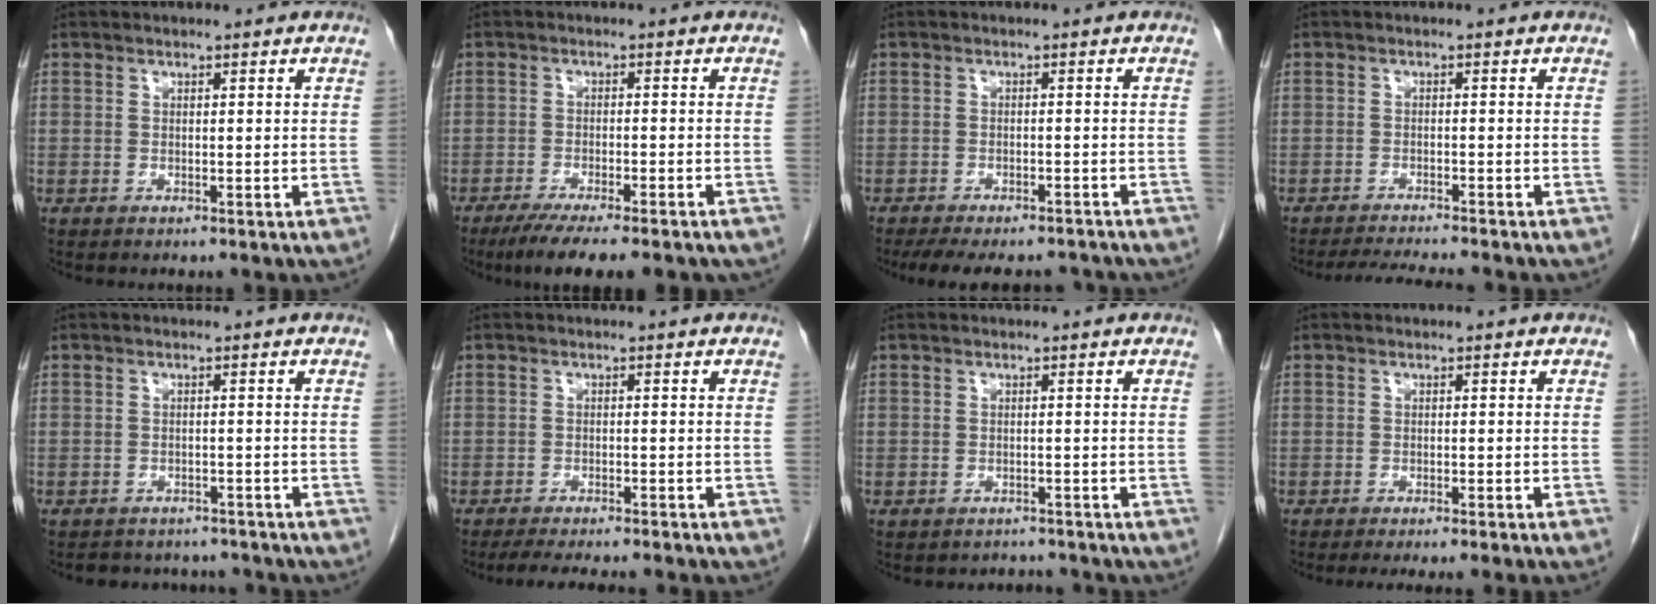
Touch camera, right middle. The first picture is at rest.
{"total": 10.9, "force": [-8.5, 1.5, 6.6], "torque": [-0.086, -0.018, -0.123]}
{"total": 11.7, "force": [-10.3, 3.3, 4.4], "torque": [-0.080, 0.000, -0.133]}
{"total": 5.6, "force": [-5.2, -0.5, 2.0], "torque": [-0.030, -0.014, -0.085]}
{"total": 6.8, "force": [-6.3, 2.5, 0.8], "torque": [-0.009, 0.009, -0.075]}
{"total": 8.7, "force": [-7.6, 0.8, 4.2], "torque": [-0.053, -0.012, -0.109]}
{"total": 2.1, "force": [-1.9, 0.5, -0.6], "torque": [0.007, -0.004, -0.028]}
{"total": 6.2, "force": [-5.3, -1.0, 3.0], "torque": [-0.015, -0.009, -0.073]}